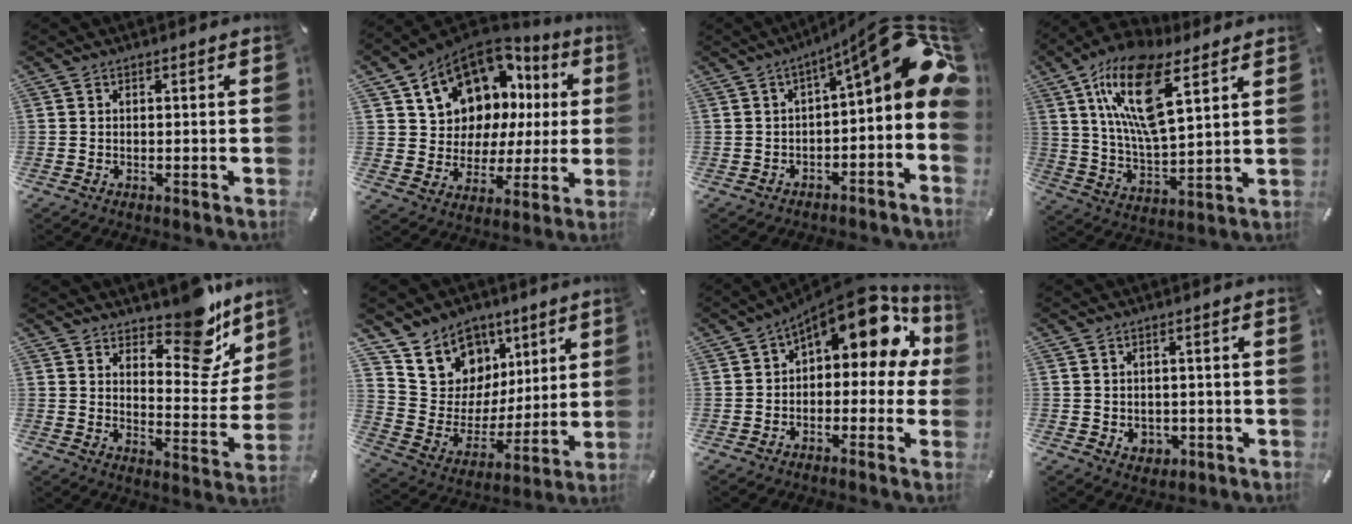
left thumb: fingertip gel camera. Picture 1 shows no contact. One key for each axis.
{"total": 13.4, "fx": 8.1, "fy": 9.8, "fz": 4.3, "tx": -0.083, "ty": -0.074, "tz": 0.157}
{"total": 16.6, "fx": 5.1, "fy": 4.7, "fz": 15.1, "tx": -0.197, "ty": -0.038, "tz": 0.079}
{"total": 18.9, "fx": 10.1, "fy": 7.4, "fz": 14.2, "tx": -0.303, "ty": -0.039, "tz": 0.167}
{"total": 13.7, "fx": 11.2, "fy": 5.7, "fz": 5.5, "tx": -0.041, "ty": -0.110, "tz": 0.192}
{"total": 12.5, "fx": 6.8, "fy": 10.5, "fz": 0.3, "tx": -0.017, "ty": -0.072, "tz": 0.139}
{"total": 14.6, "fx": 8.0, "fy": 6.6, "fz": 10.3, "tx": -0.148, "ty": -0.058, "tz": 0.133}
{"total": 3.2, "fx": -0.3, "fy": 3.0, "fz": 1.0, "tx": -0.004, "ty": -0.001, "tz": -0.008}